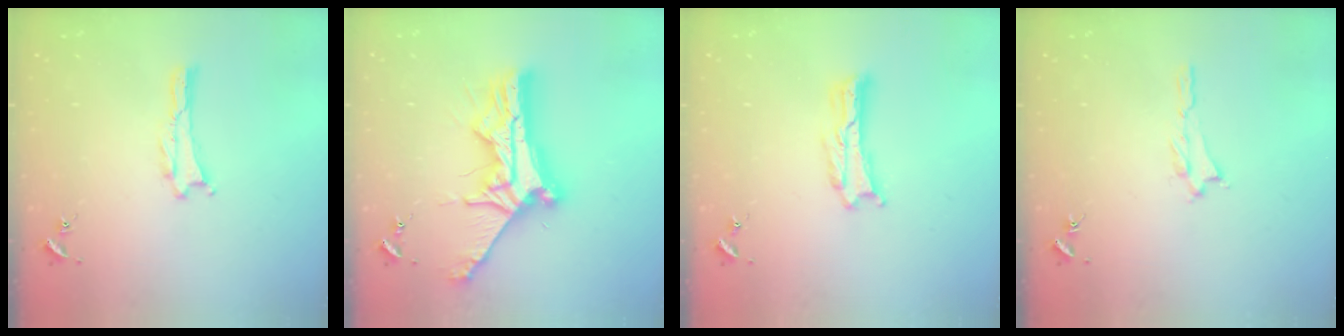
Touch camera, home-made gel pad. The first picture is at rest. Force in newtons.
{"total": 11.9, "press": 11.9, "slide": 1.0}
{"total": 1.0, "press": 1.0, "slide": 0.2}
{"total": 1.2, "press": 1.2, "slide": 0.3}